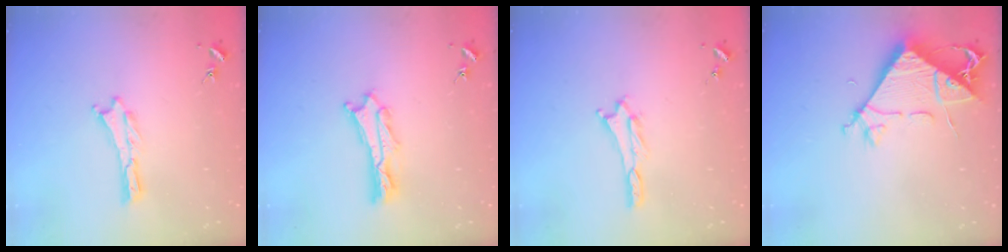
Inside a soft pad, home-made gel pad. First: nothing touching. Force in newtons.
{"total": 2.4, "press": 2.4, "slide": 0.3}
{"total": 0.7, "press": 0.7, "slide": 0.2}
{"total": 7.7, "press": 7.6, "slide": 1.2}